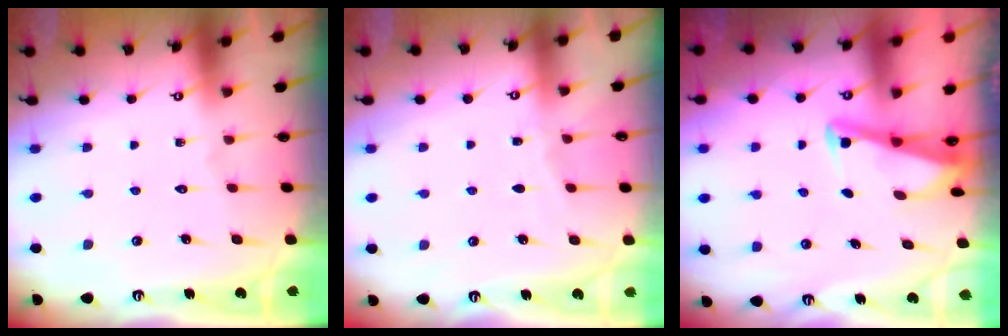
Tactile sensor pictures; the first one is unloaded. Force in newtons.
{"total": 2.2, "press": 2.1, "slide": 0.4}
{"total": 2.7, "press": 2.7, "slide": 0.4}